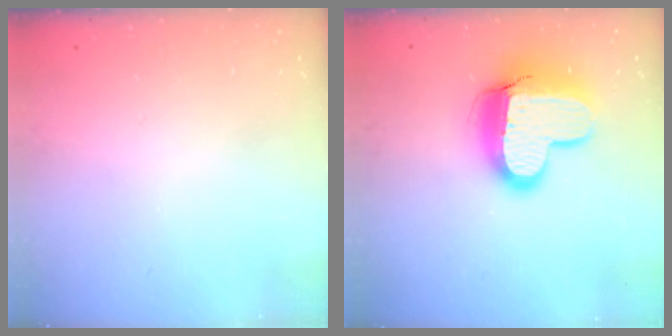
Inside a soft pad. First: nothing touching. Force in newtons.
{"total": 14.6, "press": 14.5, "slide": 1.1}